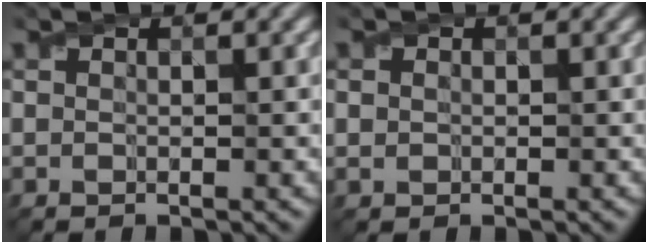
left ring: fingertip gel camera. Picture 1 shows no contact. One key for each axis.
{"total": 0.8, "fx": 0.1, "fy": 0.7, "fz": 0.4, "tx": -0.006, "ty": -0.001, "tz": 0.001}